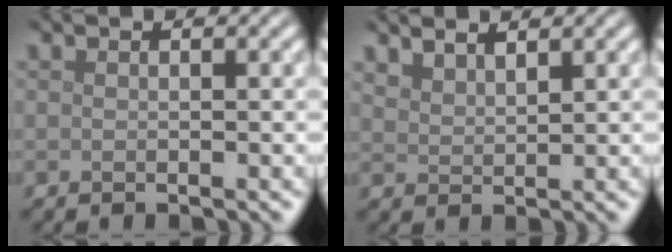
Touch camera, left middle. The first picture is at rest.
{"total": 1.7, "force": [1.5, 0.2, 0.6], "torque": [-0.013, 0.000, 0.030]}